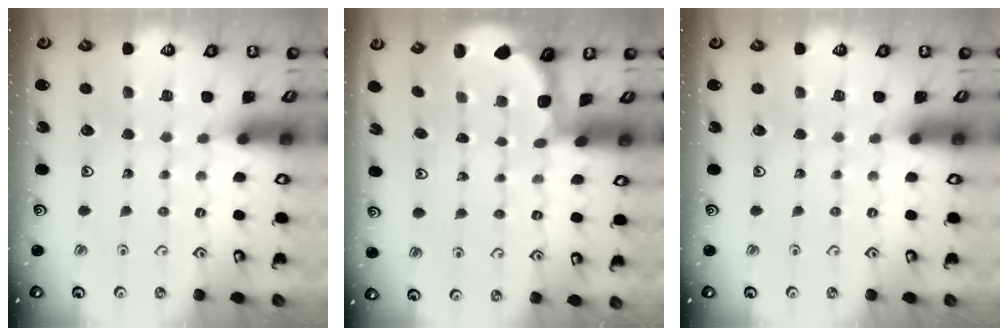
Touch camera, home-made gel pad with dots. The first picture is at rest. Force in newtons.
{"total": 1.8, "press": 1.6, "slide": 0.7}
{"total": 0.0}